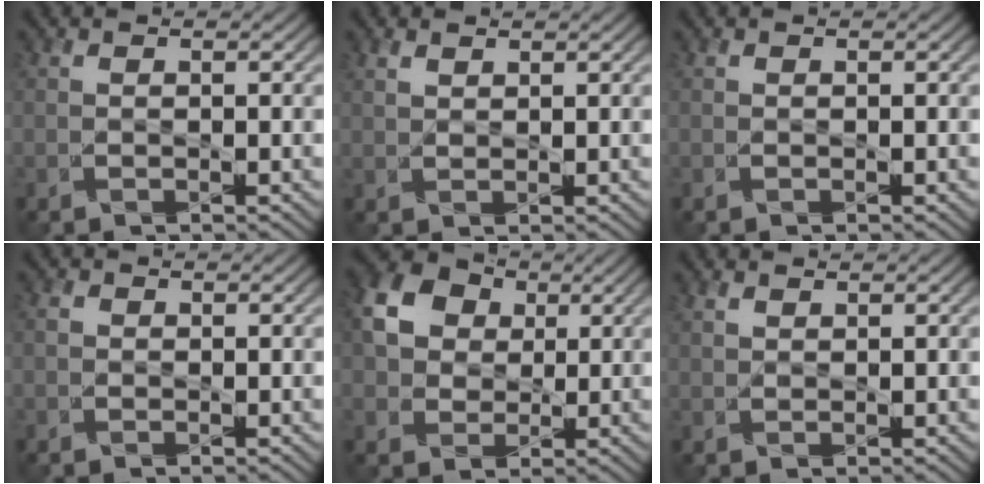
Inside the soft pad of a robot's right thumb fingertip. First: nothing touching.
{"total": 1.7, "force": [1.2, 0.8, 1.0], "torque": [-0.028, 0.001, 0.028]}
{"total": 0.0}
{"total": 1.0, "force": [-0.1, 0.9, 0.4], "torque": [-0.011, -0.001, -0.006]}
{"total": 9.1, "force": [2.3, 7.3, 4.8], "torque": [-0.145, 0.016, 0.034]}
{"total": 1.3, "force": [0.8, 0.6, 0.7], "torque": [-0.022, 0.001, 0.019]}